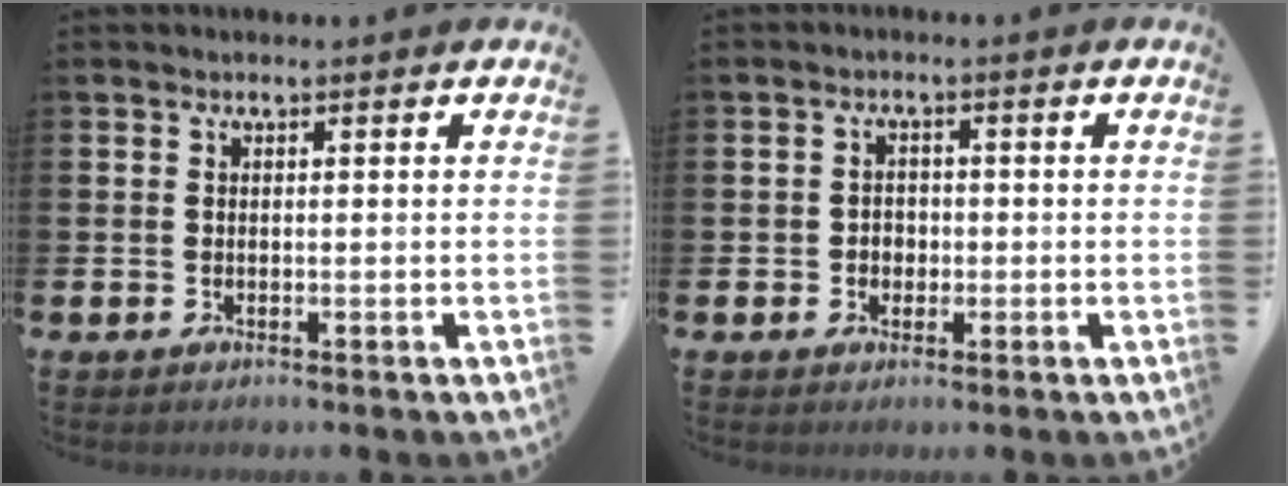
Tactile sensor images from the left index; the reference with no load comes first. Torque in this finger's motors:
{"motor_torque": [0.16, -0.03, 0.03, 0.02]}